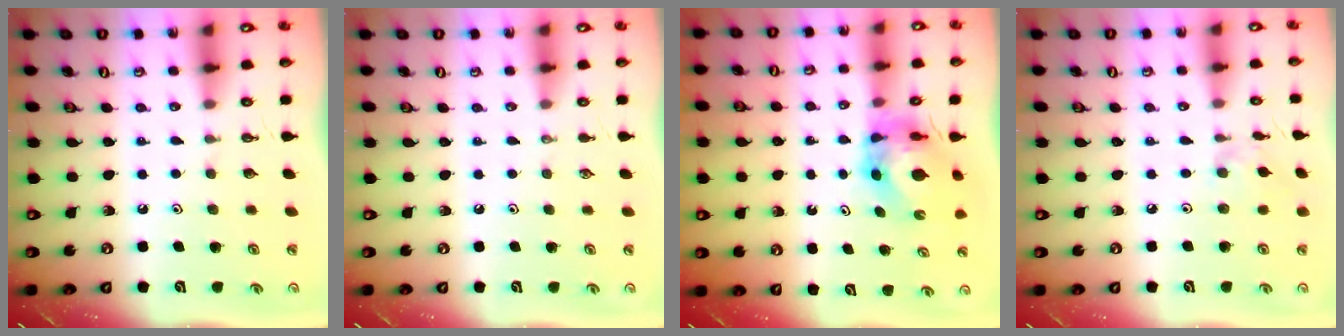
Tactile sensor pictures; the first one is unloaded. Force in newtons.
{"total": 0.0}
{"total": 6.6, "press": 6.6, "slide": 0.6}
{"total": 2.0, "press": 1.9, "slide": 0.5}